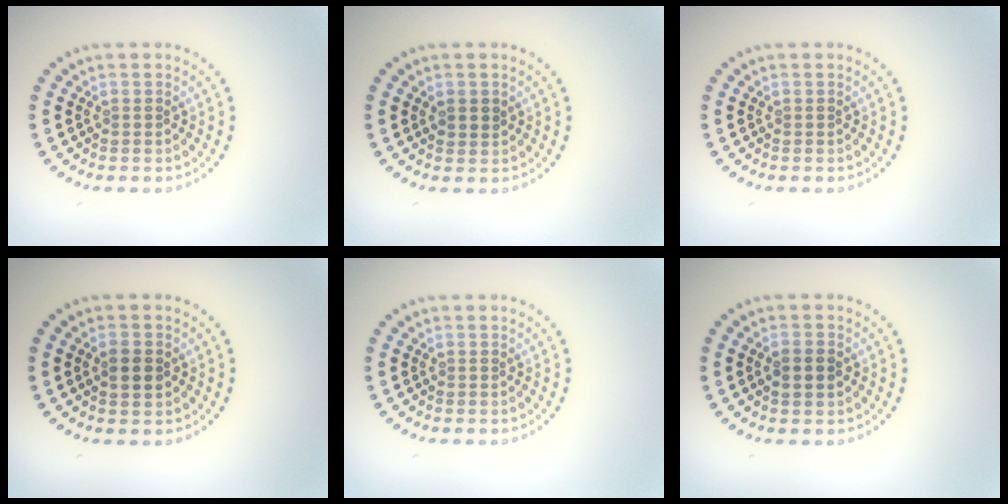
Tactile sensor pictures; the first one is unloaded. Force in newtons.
{"total": 1.2, "press": 1.1, "slide": 0.4}
{"total": 0.0}
{"total": 2.2, "press": 2.2, "slide": 0.2}
{"total": 0.0}
{"total": 1.9, "press": 1.9, "slide": 0.2}